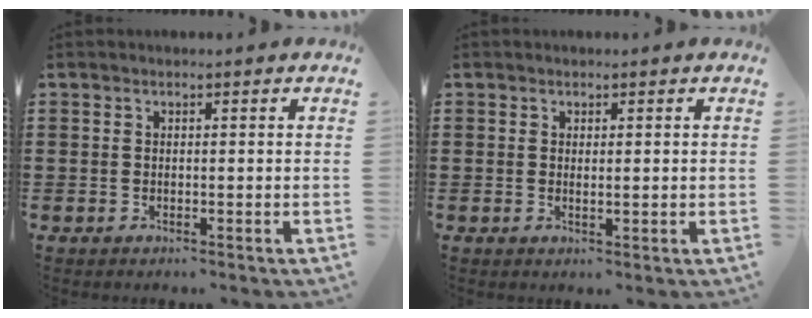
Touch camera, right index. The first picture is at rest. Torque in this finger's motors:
{"motor_torque": [-0.33, 0.39, 0.05, -0.01]}